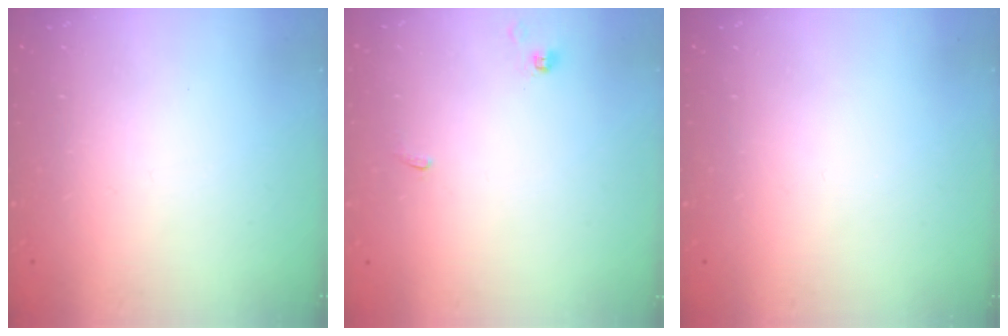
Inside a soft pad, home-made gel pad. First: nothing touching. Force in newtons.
{"total": 0.9, "press": 0.9, "slide": 0.2}
{"total": 0.0}